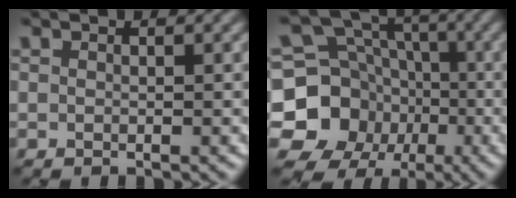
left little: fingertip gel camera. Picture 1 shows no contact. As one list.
[{"total": 11.6, "force": [-3.0, 10.4, 4.2], "torque": [-0.094, -0.008, -0.077]}]